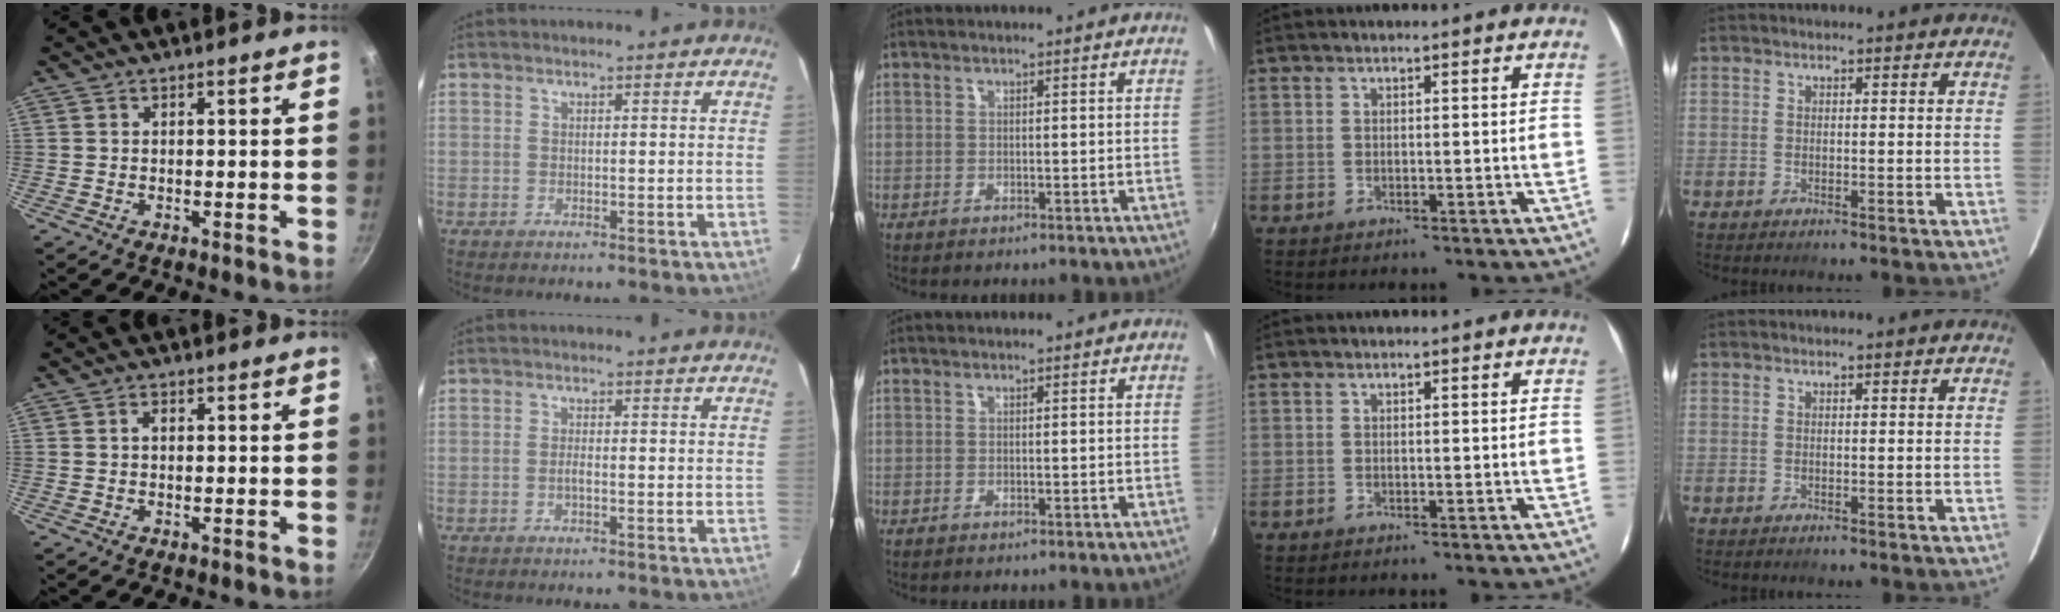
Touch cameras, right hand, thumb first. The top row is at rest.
{"thumb": {"total": 1.1, "force": [0.1, 0.7, 0.8], "torque": [-0.012, 0.006, 0.000]}, "index": {"total": 0.9, "force": [-0.4, 0.1, 0.8], "torque": [-0.018, 0.002, -0.009]}}